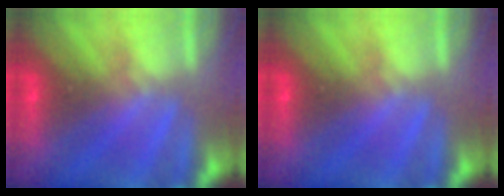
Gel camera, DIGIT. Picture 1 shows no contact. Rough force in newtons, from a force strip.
{"total": 0.0}